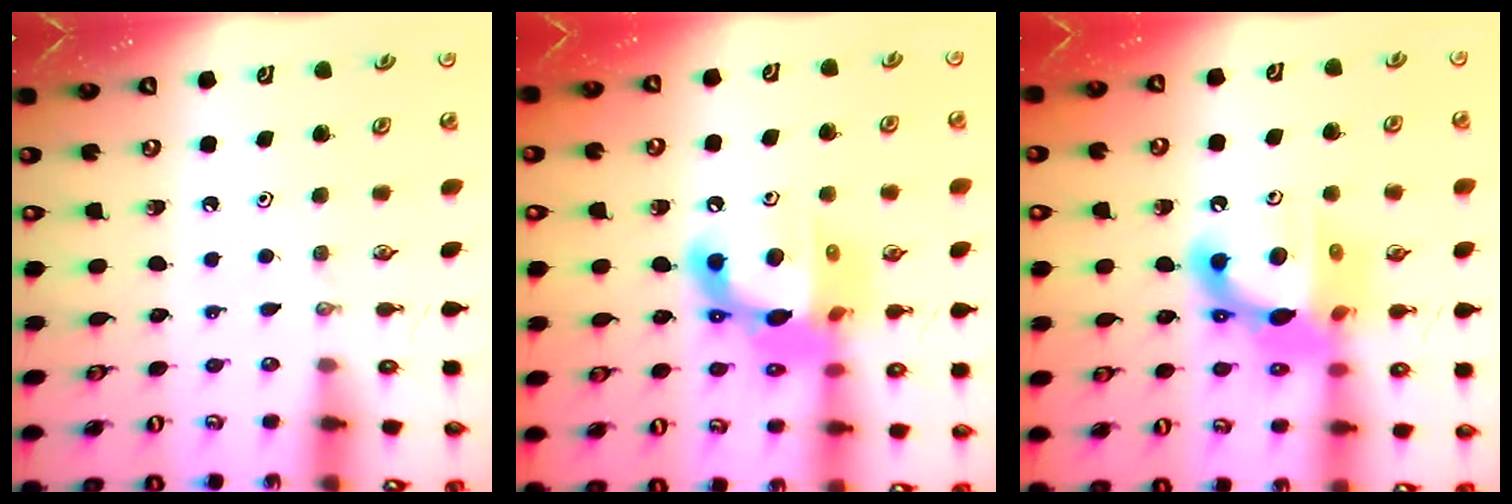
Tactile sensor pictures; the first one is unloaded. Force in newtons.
{"total": 16.5, "press": 16.5, "slide": 1.5}
{"total": 14.9, "press": 14.8, "slide": 1.4}